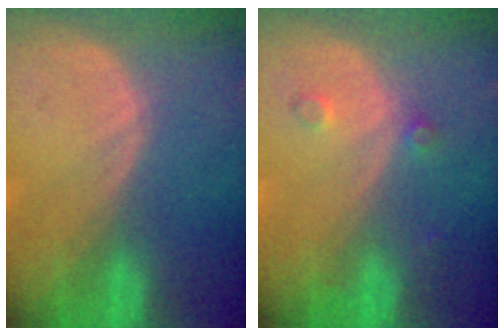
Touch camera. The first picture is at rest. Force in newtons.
{"total": 2.1, "press": 1.8, "slide": 1.1}